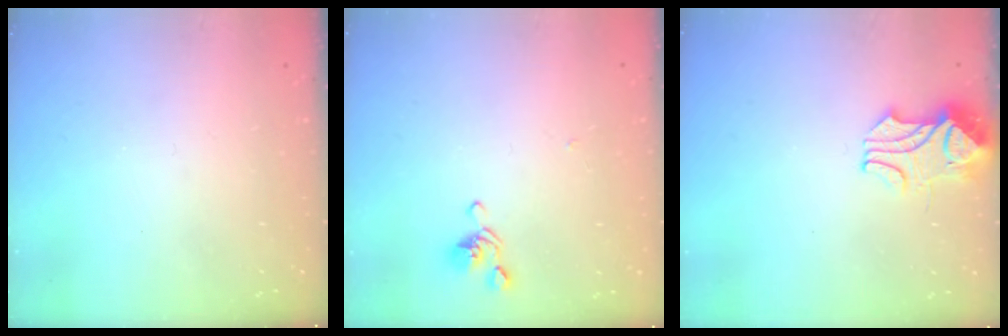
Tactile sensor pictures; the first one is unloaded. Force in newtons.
{"total": 2.5, "press": 2.3, "slide": 0.9}
{"total": 2.4, "press": 2.2, "slide": 1.0}